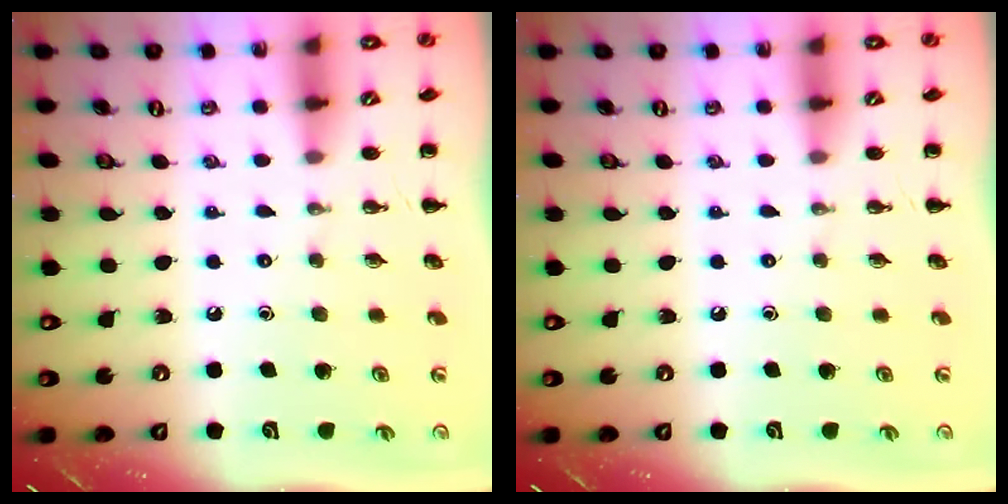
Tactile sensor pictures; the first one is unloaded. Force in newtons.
{"total": 0.0}